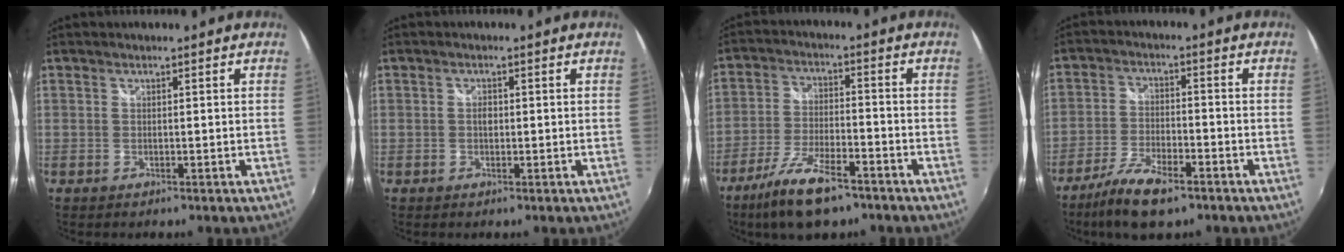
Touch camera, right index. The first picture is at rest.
{"total": 1.2, "force": [-0.1, 0.8, 0.9], "torque": [-0.018, 0.003, -0.002]}
{"total": 12.1, "force": [-8.4, 3.7, 7.9], "torque": [-0.174, -0.022, -0.153]}
{"total": 10.6, "force": [-7.3, 3.4, 6.9], "torque": [-0.159, -0.021, -0.138]}